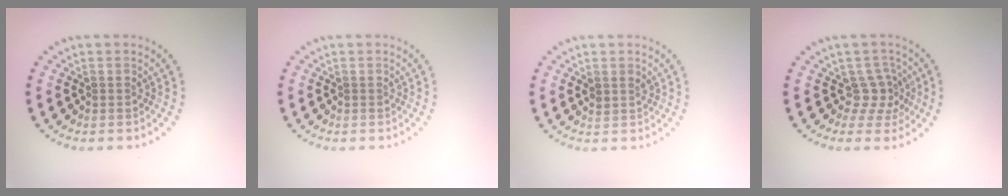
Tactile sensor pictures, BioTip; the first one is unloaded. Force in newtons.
{"total": 0.0}
{"total": 0.9, "press": 0.8, "slide": 0.4}
{"total": 2.3, "press": 1.6, "slide": 1.7}